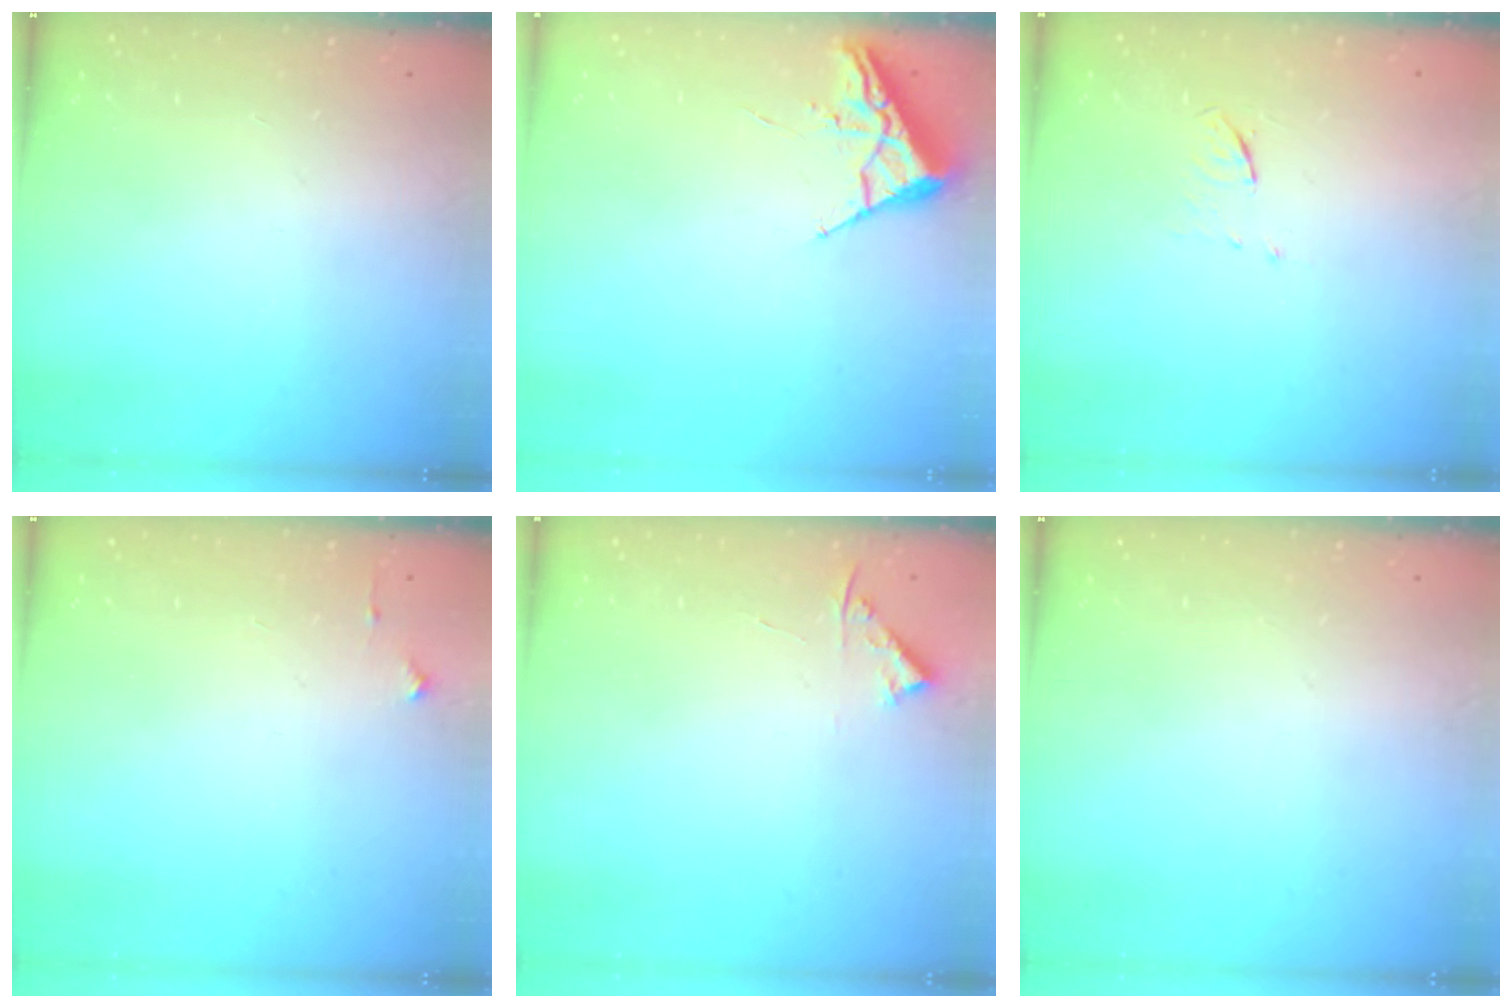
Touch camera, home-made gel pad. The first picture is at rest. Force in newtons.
{"total": 3.9, "press": 3.9, "slide": 0.5}
{"total": 3.9, "press": 3.6, "slide": 1.4}
{"total": 2.7, "press": 2.6, "slide": 0.4}
{"total": 3.4, "press": 3.4, "slide": 0.4}
{"total": 0.0}